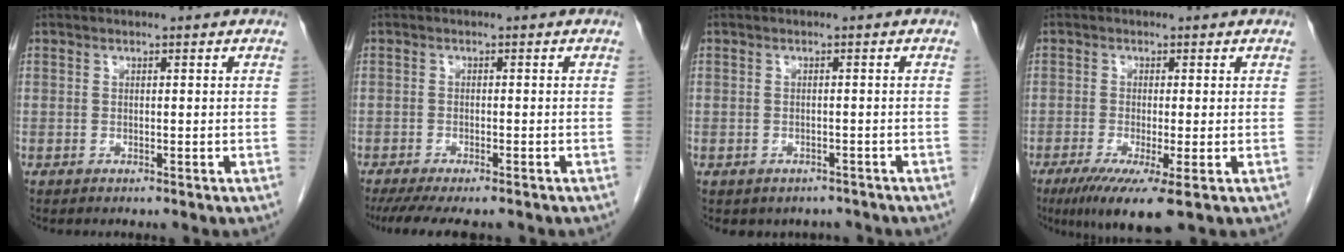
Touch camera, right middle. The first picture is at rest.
{"total": 9.7, "force": [-8.0, 2.2, 5.0], "torque": [-0.077, -0.012, -0.117]}
{"total": 3.4, "force": [-2.8, 2.0, 0.3], "torque": [-0.005, 0.010, -0.034]}
{"total": 7.5, "force": [-3.9, 0.6, 6.4], "torque": [-0.107, -0.023, -0.062]}